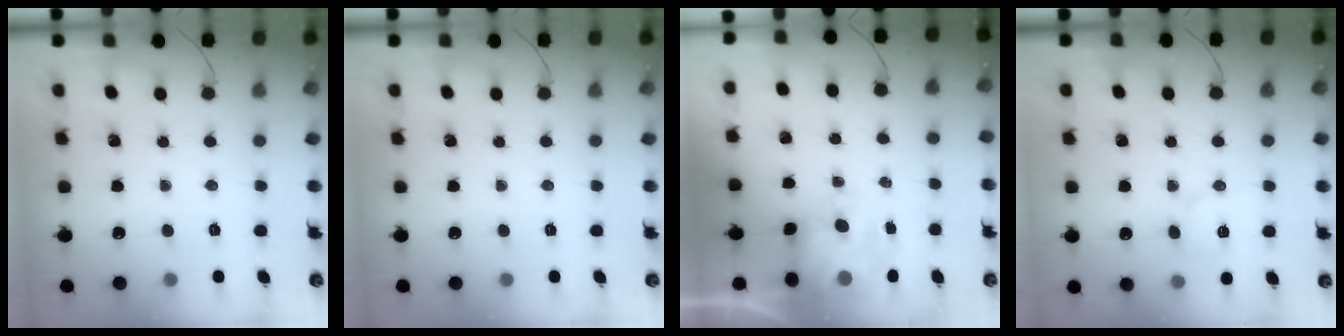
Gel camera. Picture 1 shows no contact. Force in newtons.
{"total": 0.0}
{"total": 6.9, "press": 6.8, "slide": 1.4}
{"total": 4.8, "press": 4.5, "slide": 1.5}